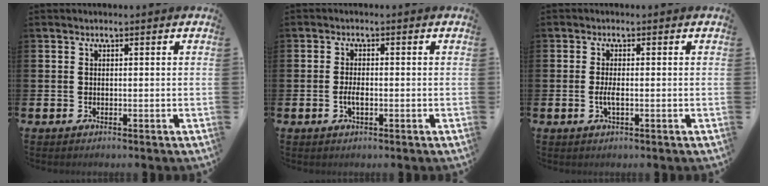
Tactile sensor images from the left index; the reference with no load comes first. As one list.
[{"total": 2.1, "force": [-0.5, 0.9, 1.8], "torque": [-0.026, -0.002, -0.010]}, {"total": 1.9, "force": [-0.3, 0.5, 1.8], "torque": [-0.032, 0.001, -0.007]}]